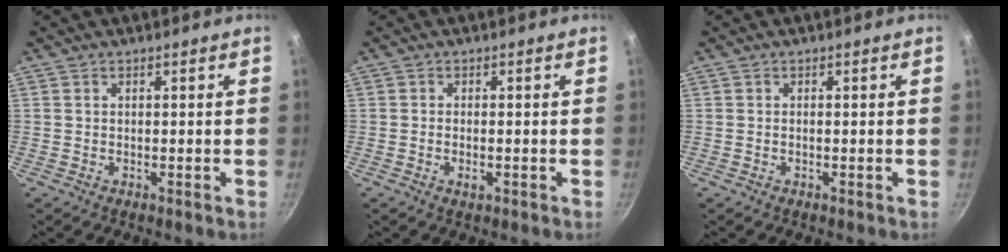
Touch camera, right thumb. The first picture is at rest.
{"total": 1.8, "force": [-0.6, 0.9, 1.5], "torque": [-0.032, 0.001, -0.013]}
{"total": 0.0}